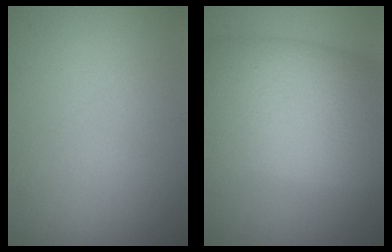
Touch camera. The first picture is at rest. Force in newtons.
{"total": 11.8, "press": 11.8, "slide": 0.5}